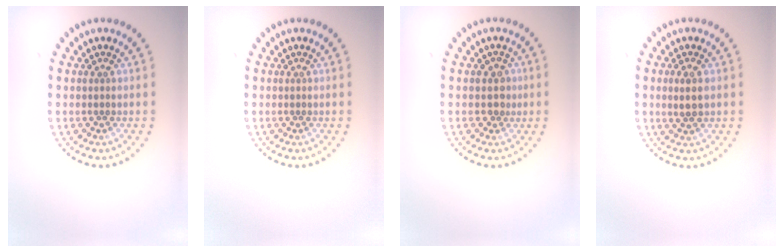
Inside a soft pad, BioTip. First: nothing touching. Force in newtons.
{"total": 0.0}
{"total": 1.6, "press": 1.3, "slide": 1.0}
{"total": 1.3, "press": 1.3, "slide": 0.5}